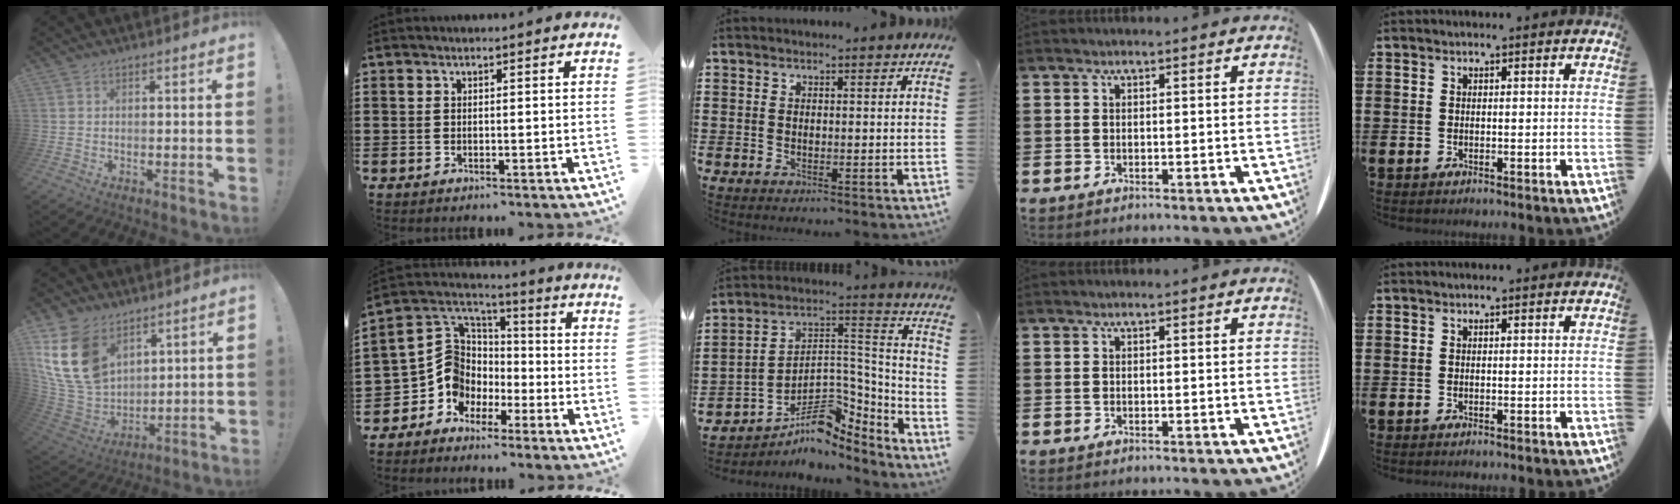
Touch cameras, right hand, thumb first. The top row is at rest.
{"thumb": {"total": 19.7, "force": [9.4, 13.7, 10.6], "torque": [-0.230, -0.051, 0.182]}, "index": {"total": 9.2, "force": [-2.4, 8.4, 3.0], "torque": [-0.114, 0.002, -0.049]}, "middle": {"total": 8.3, "force": [-5.5, 4.4, 4.5], "torque": [-0.085, -0.008, -0.104]}}